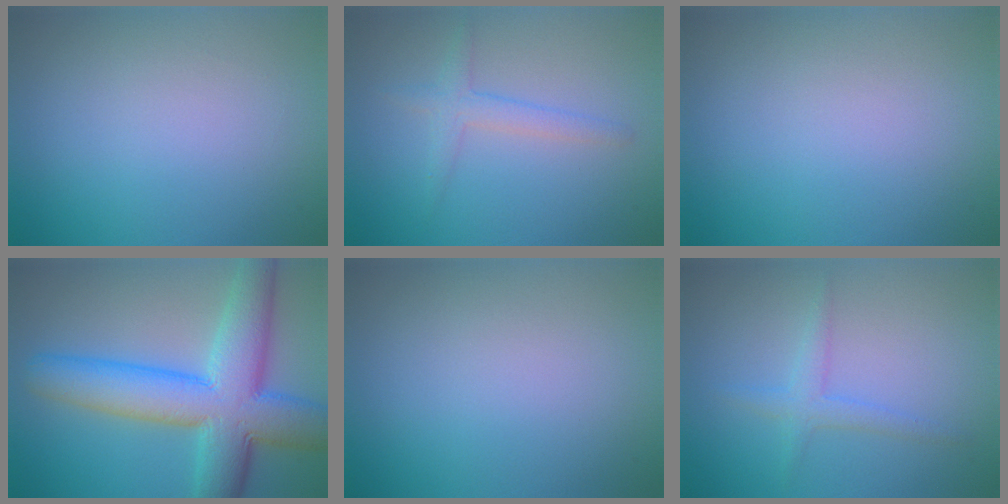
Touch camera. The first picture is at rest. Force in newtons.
{"total": 2.0, "press": 2.0, "slide": 0.1}
{"total": 0.0}
{"total": 11.2, "press": 11.2, "slide": 0.3}
{"total": 0.0}
{"total": 2.0, "press": 2.0, "slide": 0.0}